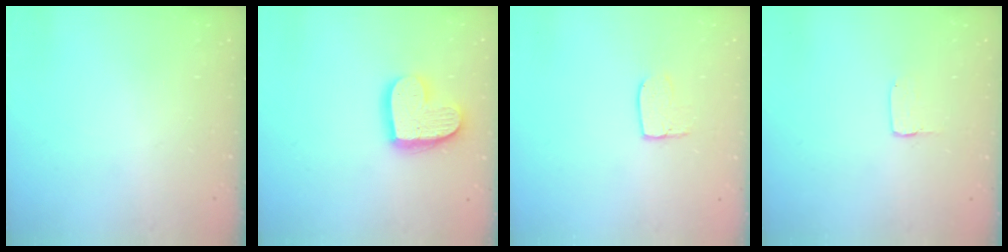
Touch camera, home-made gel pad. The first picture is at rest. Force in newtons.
{"total": 16.2, "press": 16.1, "slide": 1.5}
{"total": 6.0, "press": 6.0, "slide": 0.3}
{"total": 2.0, "press": 2.0, "slide": 0.0}